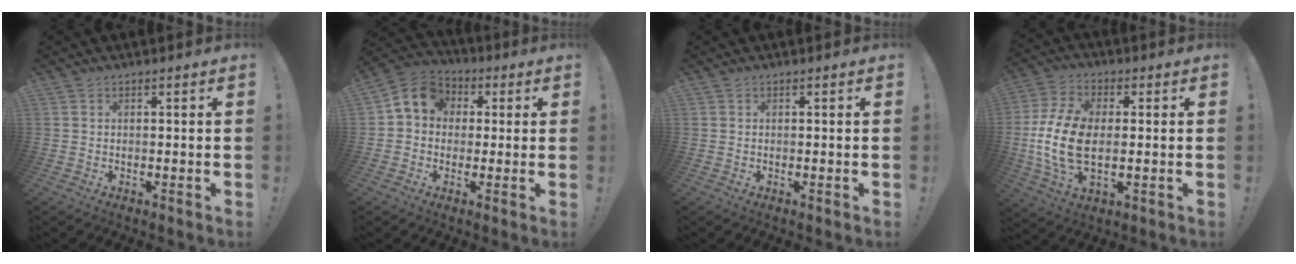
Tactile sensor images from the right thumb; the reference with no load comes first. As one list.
[{"total": 9.1, "force": [1.6, 7.9, 4.4], "torque": [-0.058, 0.010, 0.034]}, {"total": 0.0}, {"total": 15.4, "force": [-0.8, 9.2, 12.3], "torque": [-0.246, 0.000, -0.015]}]